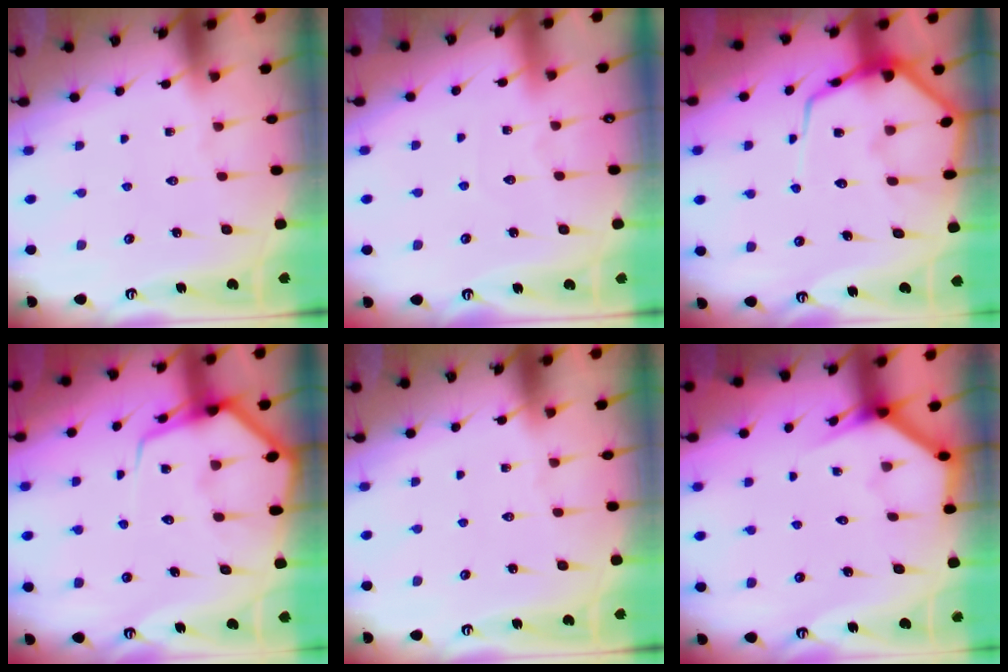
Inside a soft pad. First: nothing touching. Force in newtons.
{"total": 2.9, "press": 2.9, "slide": 0.3}
{"total": 11.3, "press": 11.2, "slide": 1.2}
{"total": 8.7, "press": 8.6, "slide": 1.0}
{"total": 0.0}
{"total": 3.6, "press": 3.6, "slide": 0.3}